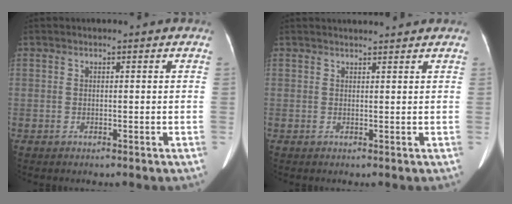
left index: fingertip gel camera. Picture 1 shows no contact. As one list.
[{"total": 3.5, "force": [3.4, -0.1, 0.8], "torque": [-0.011, 0.019, 0.044]}]